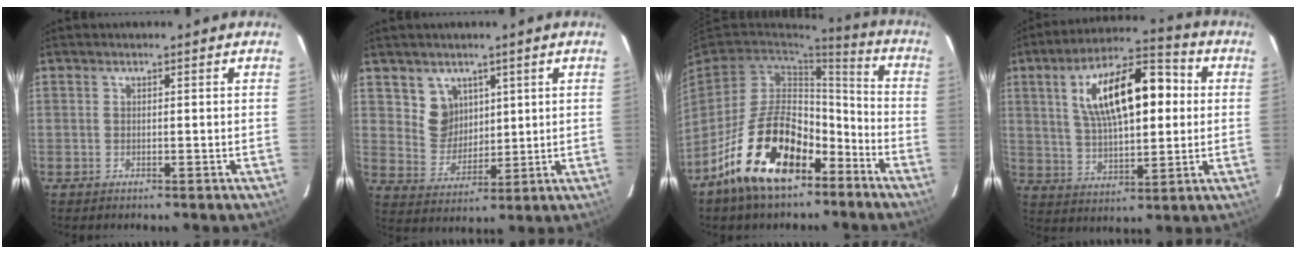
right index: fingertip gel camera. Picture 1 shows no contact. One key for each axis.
{"total": 6.7, "fx": 3.5, "fy": 5.6, "fz": 1.1, "tx": -0.019, "ty": 0.006, "tz": 0.078}
{"total": 19.2, "fx": -11.3, "fy": 9.9, "fz": 11.9, "tx": -0.224, "ty": 0.017, "tz": -0.181}
{"total": 18.0, "fx": 4.0, "fy": 7.9, "fz": 15.6, "tx": -0.269, "ty": 0.031, "tz": 0.069}